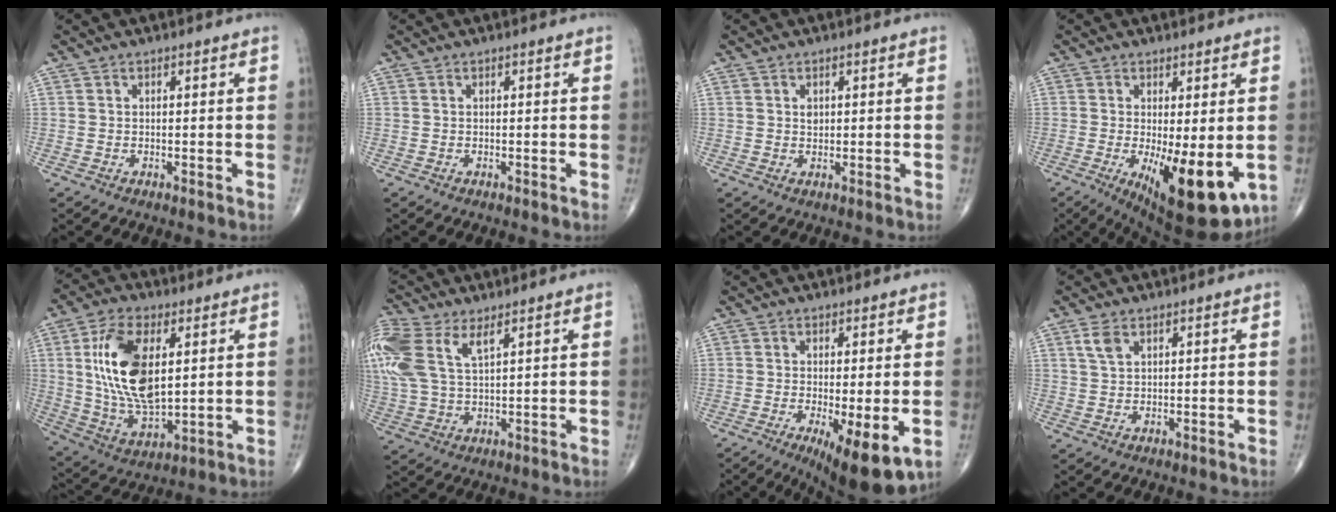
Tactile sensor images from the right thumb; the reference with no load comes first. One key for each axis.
{"total": 0.0}
{"total": 1.4, "fx": 0.4, "fy": 1.0, "fz": 0.8, "tx": -0.009, "ty": -0.003, "tz": 0.009}
{"total": 13.5, "fx": -2.9, "fy": 4.7, "fz": 12.3, "tx": -0.173, "ty": -0.030, "tz": -0.027}
{"total": 17.6, "fx": 3.8, "fy": 8.8, "fz": 14.8, "tx": -0.274, "ty": -0.017, "tz": 0.079}
{"total": 15.1, "fx": 6.6, "fy": 7.3, "fz": 11.4, "tx": -0.289, "ty": 0.009, "tz": 0.135}
{"total": 11.2, "fx": -3.7, "fy": 3.3, "fz": 10.0, "tx": -0.147, "ty": -0.023, "tz": -0.049}
{"total": 2.8, "fx": 1.5, "fy": 1.5, "fz": 1.8, "tx": -0.037, "ty": 0.002, "tz": 0.035}